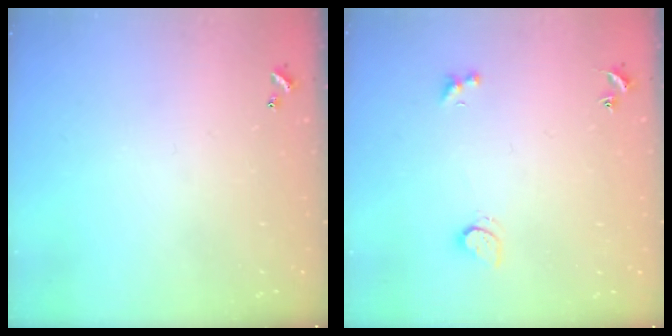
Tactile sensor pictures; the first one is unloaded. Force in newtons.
{"total": 1.8, "press": 1.7, "slide": 0.5}